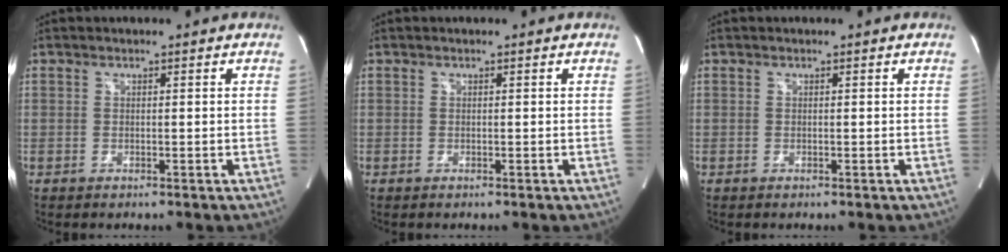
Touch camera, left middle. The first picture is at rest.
{"total": 0.0}
{"total": 0.0}